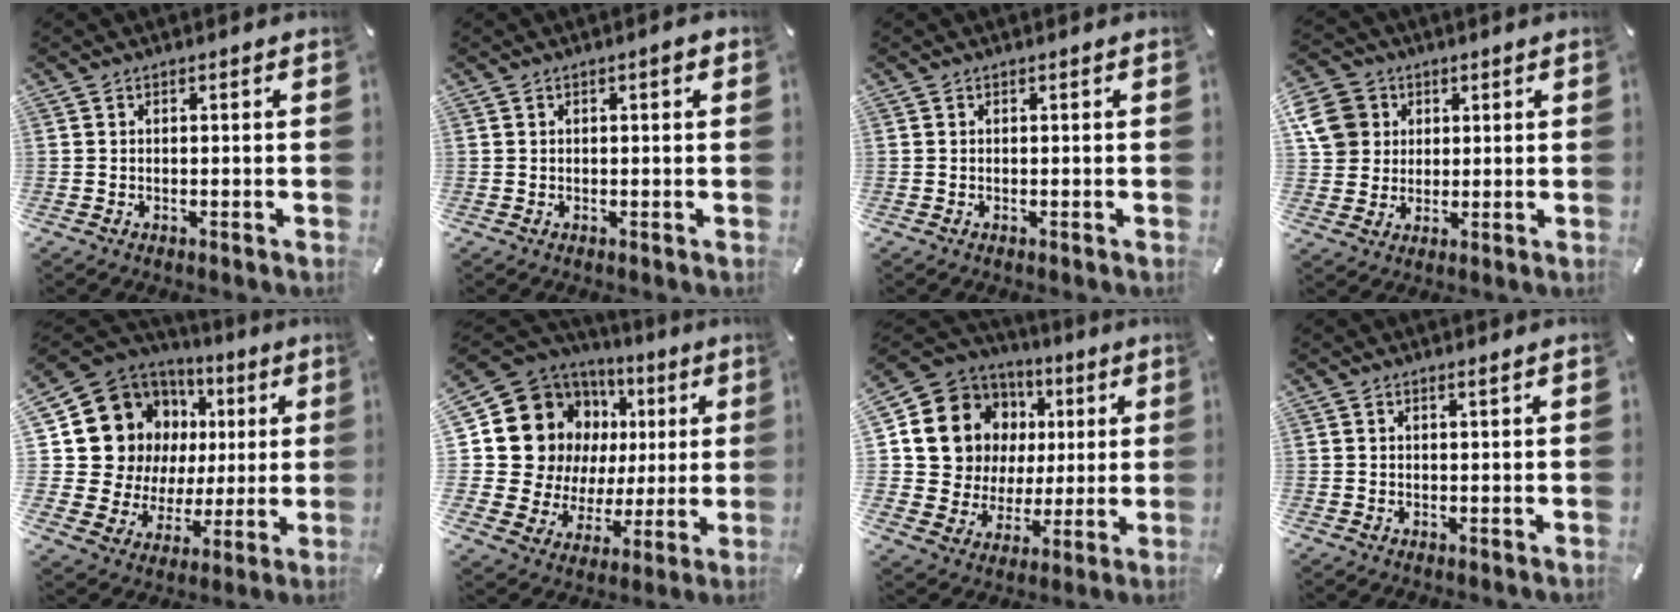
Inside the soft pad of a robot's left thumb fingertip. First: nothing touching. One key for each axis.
{"total": 1.5, "fx": 0.4, "fy": 0.5, "fz": 1.4, "tx": -0.027, "ty": 0.005, "tz": 0.006}
{"total": 0.0}
{"total": 9.6, "fx": 2.8, "fy": 8.6, "fz": 3.0, "tx": -0.071, "ty": 0.004, "tz": 0.057}
{"total": 16.2, "fx": 5.7, "fy": 13.9, "fz": 5.9, "tx": -0.098, "ty": -0.048, "tz": 0.134}
{"total": 18.3, "fx": 6.1, "fy": 15.3, "fz": 8.0, "tx": -0.137, "ty": -0.051, "tz": 0.136}
{"total": 13.9, "fx": 3.9, "fy": 12.9, "fz": 3.5, "tx": -0.058, "ty": -0.029, "tz": 0.093}
{"total": 1.0, "fx": 0.6, "fy": 0.0, "fz": 0.7, "tx": -0.014, "ty": -0.002, "tz": 0.011}